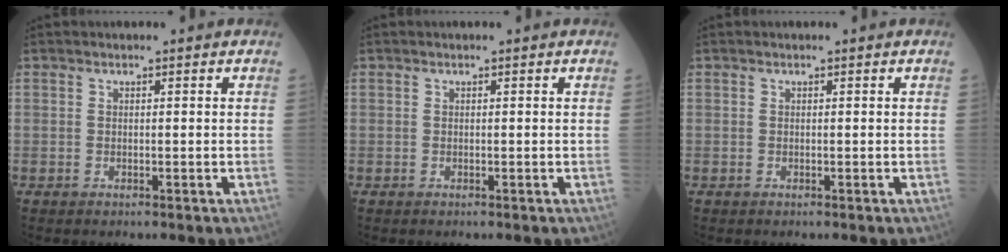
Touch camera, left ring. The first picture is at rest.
{"total": 0.0}
{"total": 0.0}